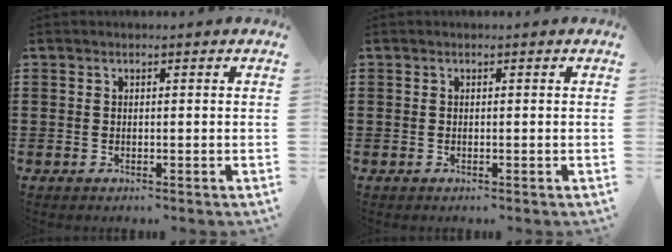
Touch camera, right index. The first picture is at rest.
{"total": 0.0}